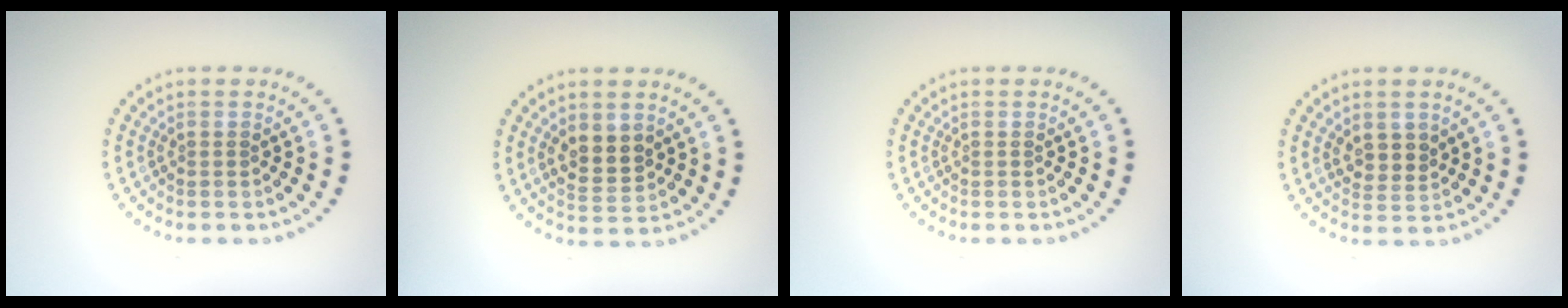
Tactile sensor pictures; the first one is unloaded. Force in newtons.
{"total": 2.9, "press": 2.8, "slide": 0.8}
{"total": 0.0}
{"total": 2.1, "press": 1.9, "slide": 0.9}